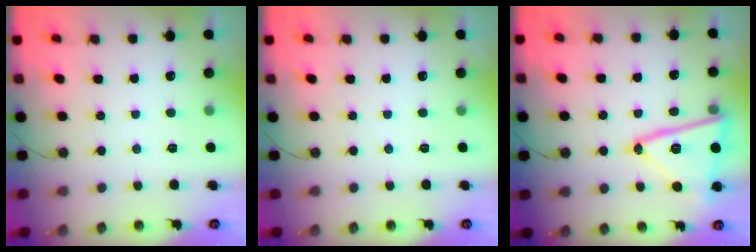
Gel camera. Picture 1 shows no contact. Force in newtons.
{"total": 0.0}
{"total": 18.1, "press": 18.1, "slide": 1.0}